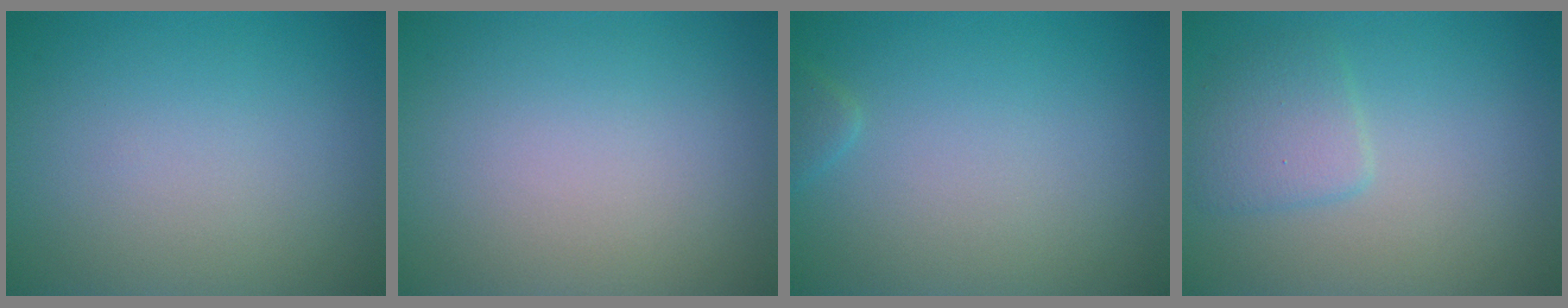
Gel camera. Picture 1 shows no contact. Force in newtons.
{"total": 0.0}
{"total": 0.8, "press": 0.8, "slide": 0.0}
{"total": 2.3, "press": 2.3, "slide": 0.1}